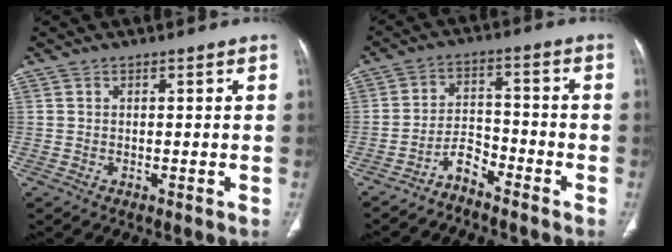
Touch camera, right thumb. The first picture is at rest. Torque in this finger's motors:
{"motor_torque": [-0.29, -0.34, 0.08, 0.02, 0.00]}